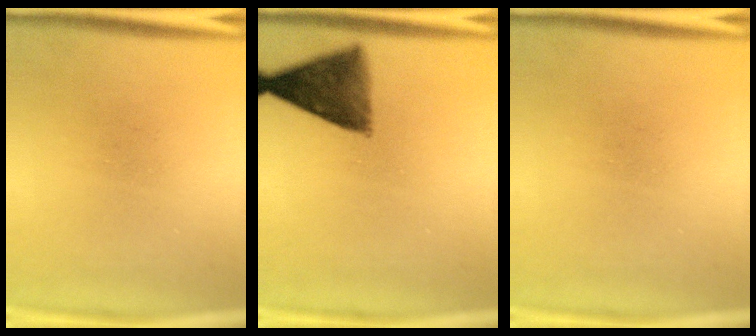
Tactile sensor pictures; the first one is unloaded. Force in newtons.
{"total": 8.7}
{"total": 0.0}